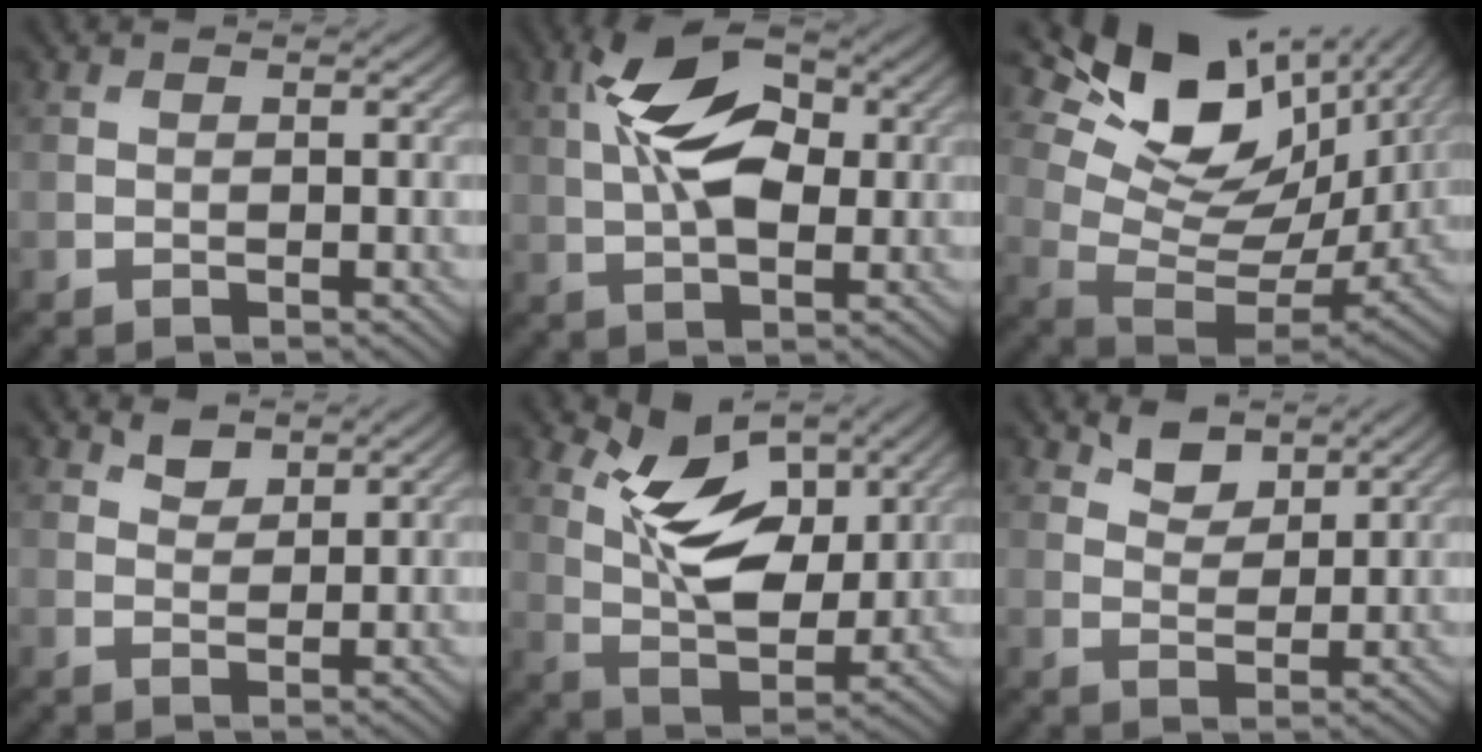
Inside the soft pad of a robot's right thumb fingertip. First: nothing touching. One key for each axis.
{"total": 8.9, "fx": 1.4, "fy": 4.5, "fz": 7.6, "tx": -0.147, "ty": 0.015, "tz": 0.014}
{"total": 15.8, "fx": 6.9, "fy": 9.0, "fz": 11.0, "tx": -0.220, "ty": 0.003, "tz": 0.135}
{"total": 2.0, "fx": 1.5, "fy": 1.0, "fz": 0.8, "tx": -0.018, "ty": -0.004, "tz": 0.032}
{"total": 10.0, "fx": 4.2, "fy": 5.1, "fz": 7.5, "tx": -0.146, "ty": -0.007, "tz": 0.077}
{"total": 3.4, "fx": 2.4, "fy": 1.8, "fz": 1.6, "tx": -0.034, "ty": -0.005, "tz": 0.049}